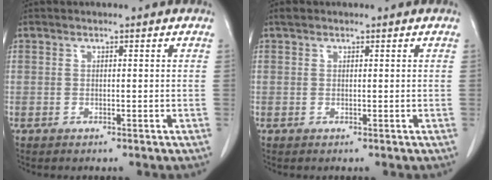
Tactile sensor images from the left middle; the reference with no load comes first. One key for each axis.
{"total": 0.7, "fx": 0.5, "fy": 0.5, "fz": 0.2, "tx": -0.003, "ty": 0.008, "tz": 0.006}